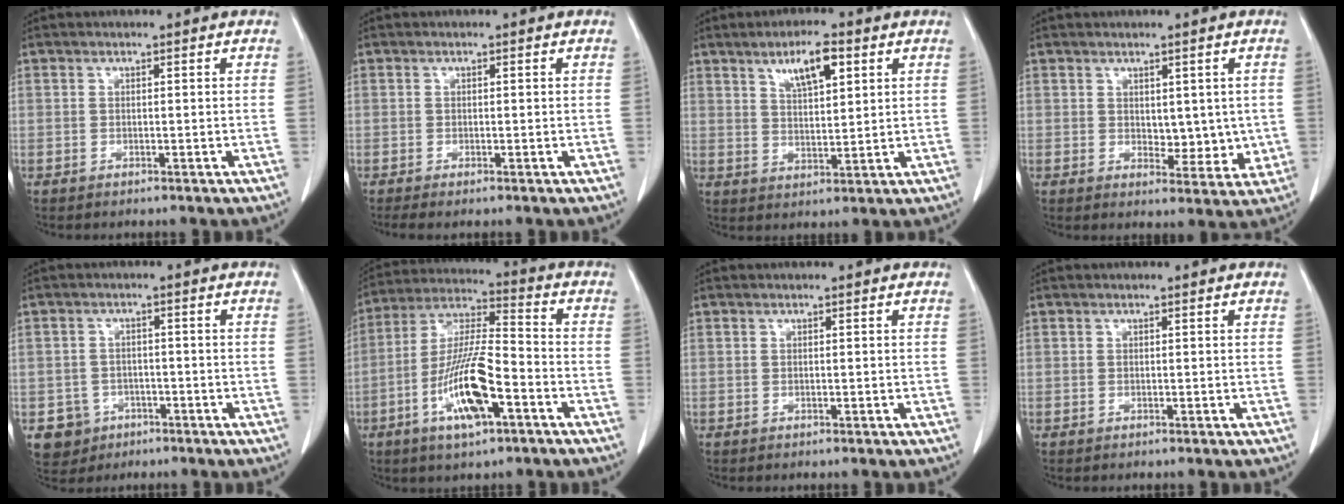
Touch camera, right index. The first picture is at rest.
{"total": 2.3, "force": [-0.9, 0.8, 1.9], "torque": [-0.052, 0.001, -0.016]}
{"total": 7.5, "force": [3.9, 2.3, 6.0], "torque": [-0.109, 0.004, 0.071]}
{"total": 6.2, "force": [0.4, 3.7, 4.9], "torque": [-0.055, -0.002, 0.018]}
{"total": 5.6, "force": [-2.4, 5.0, 0.8], "torque": [-0.013, 0.011, -0.031]}
{"total": 14.4, "force": [-5.6, 3.4, 12.8], "torque": [-0.257, -0.003, -0.098]}
{"total": 0.0}
{"total": 0.0}